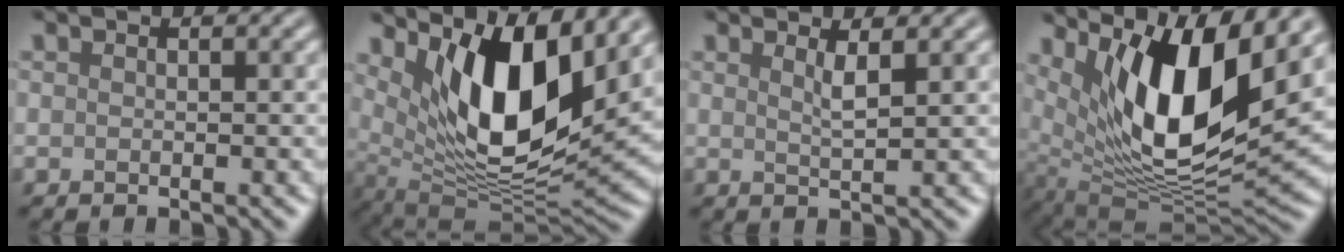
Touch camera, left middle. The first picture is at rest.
{"total": 11.4, "force": [4.2, 4.6, 9.5], "torque": [-0.153, -0.025, 0.082]}
{"total": 1.8, "force": [1.0, 0.4, 1.4], "torque": [-0.021, -0.001, 0.012]}
{"total": 12.3, "force": [5.1, 4.1, 10.4], "torque": [-0.176, -0.014, 0.100]}